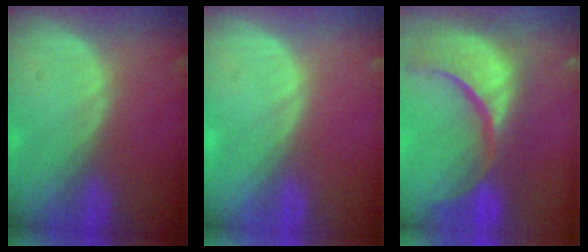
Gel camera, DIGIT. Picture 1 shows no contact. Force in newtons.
{"total": 0.0}
{"total": 15.4, "press": 12.1, "slide": 9.6}